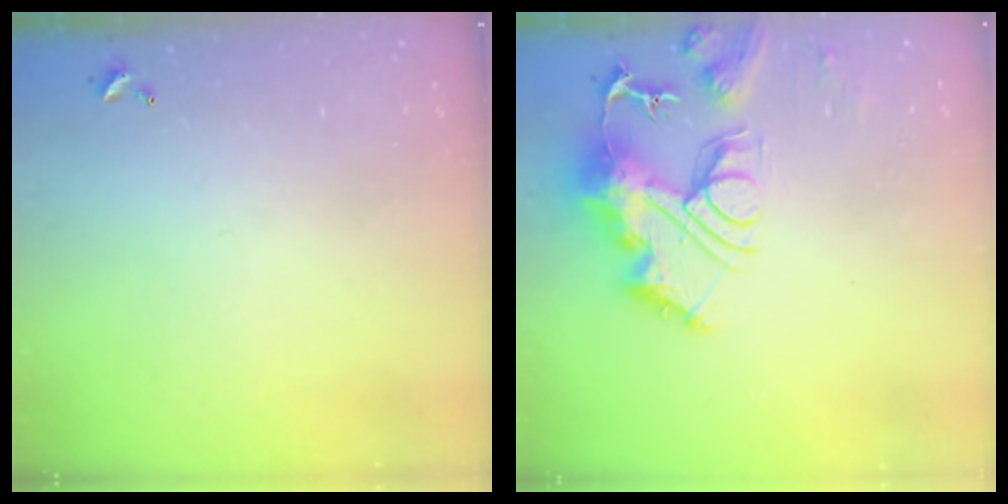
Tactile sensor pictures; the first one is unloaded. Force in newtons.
{"total": 14.1, "press": 14.1, "slide": 1.4}